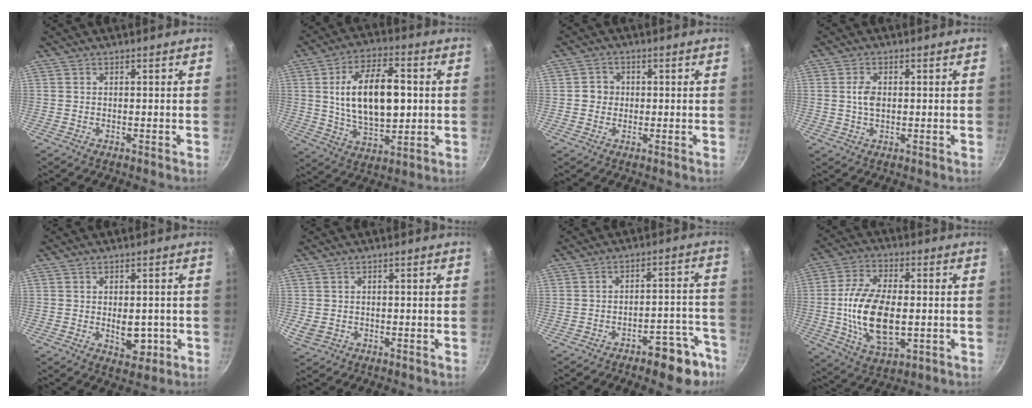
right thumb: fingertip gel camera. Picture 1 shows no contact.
{"total": 17.3, "force": [2.0, 9.0, 14.6], "torque": [-0.226, 0.000, 0.038]}
{"total": 3.2, "force": [0.0, 3.0, 1.1], "torque": [0.001, 0.007, -0.005]}
{"total": 3.5, "force": [0.3, 2.1, 2.8], "torque": [-0.053, 0.000, 0.005]}
{"total": 5.5, "force": [-0.9, 3.4, 4.2], "torque": [-0.034, 0.000, -0.004]}
{"total": 3.0, "force": [-0.6, 2.5, 1.6], "torque": [-0.036, 0.001, -0.004]}
{"total": 10.3, "force": [-6.9, 3.7, 6.6], "torque": [-0.064, 0.068, -0.093]}
{"total": 17.2, "force": [-1.5, 9.1, 14.5], "torque": [-0.266, 0.003, -0.021]}